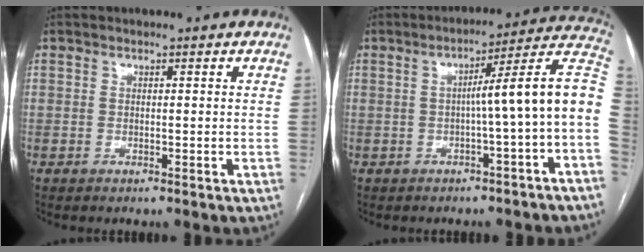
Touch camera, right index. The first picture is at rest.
{"total": 11.6, "force": [-1.5, -1.1, 11.5], "torque": [-0.145, 0.035, -0.028]}